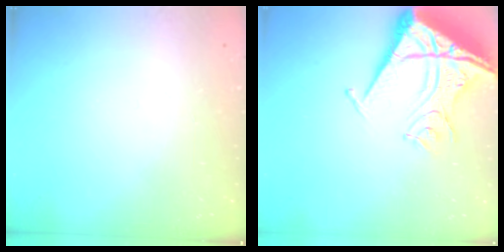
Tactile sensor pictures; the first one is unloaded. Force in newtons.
{"total": 16.6, "press": 16.4, "slide": 2.0}